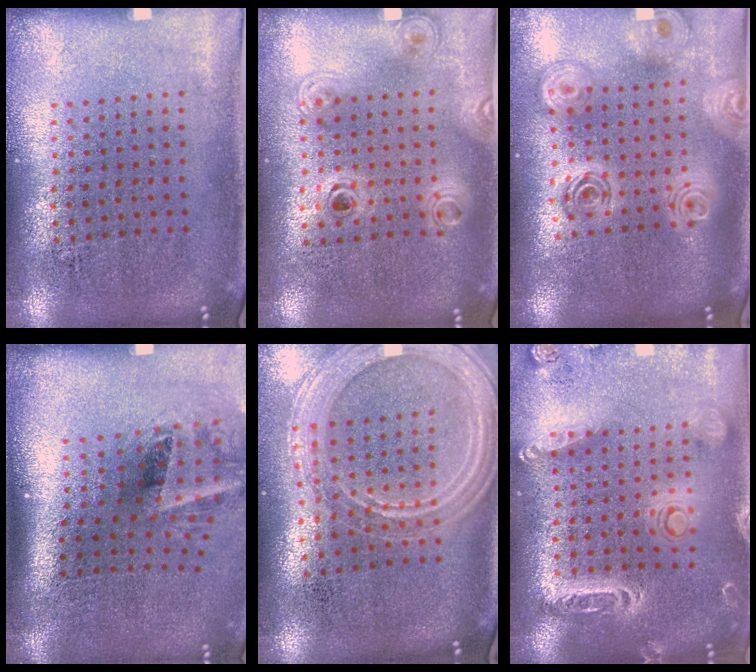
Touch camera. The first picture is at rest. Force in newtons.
{"total": 1.2, "press": 1.1, "slide": 0.6}
{"total": 2.4, "press": 1.9, "slide": 1.6}
{"total": 2.0, "press": 1.3, "slide": 1.6}
{"total": 2.2, "press": 2.0, "slide": 0.8}
{"total": 2.1, "press": 1.9, "slide": 0.9}